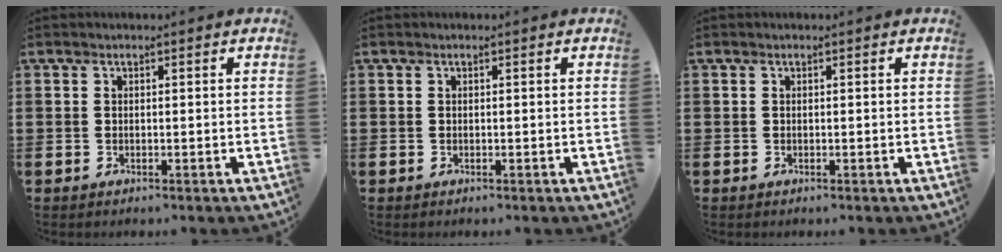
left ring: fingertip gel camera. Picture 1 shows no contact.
{"total": 0.0}
{"total": 0.0}